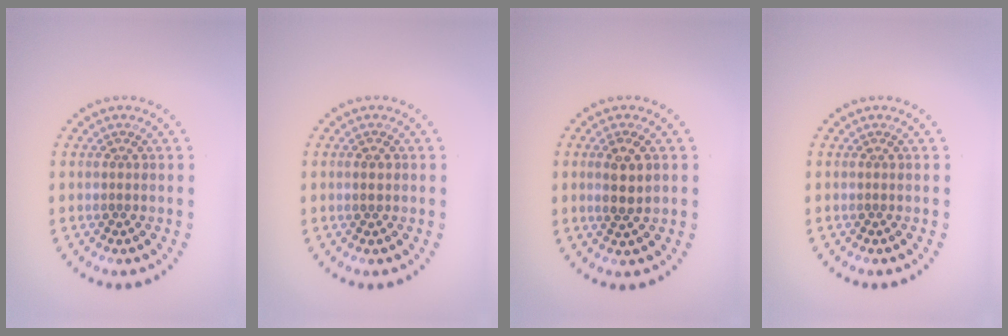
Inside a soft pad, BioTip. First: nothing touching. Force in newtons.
{"total": 1.1, "press": 1.1, "slide": 0.0}
{"total": 2.4, "press": 2.4, "slide": 0.5}
{"total": 0.0}